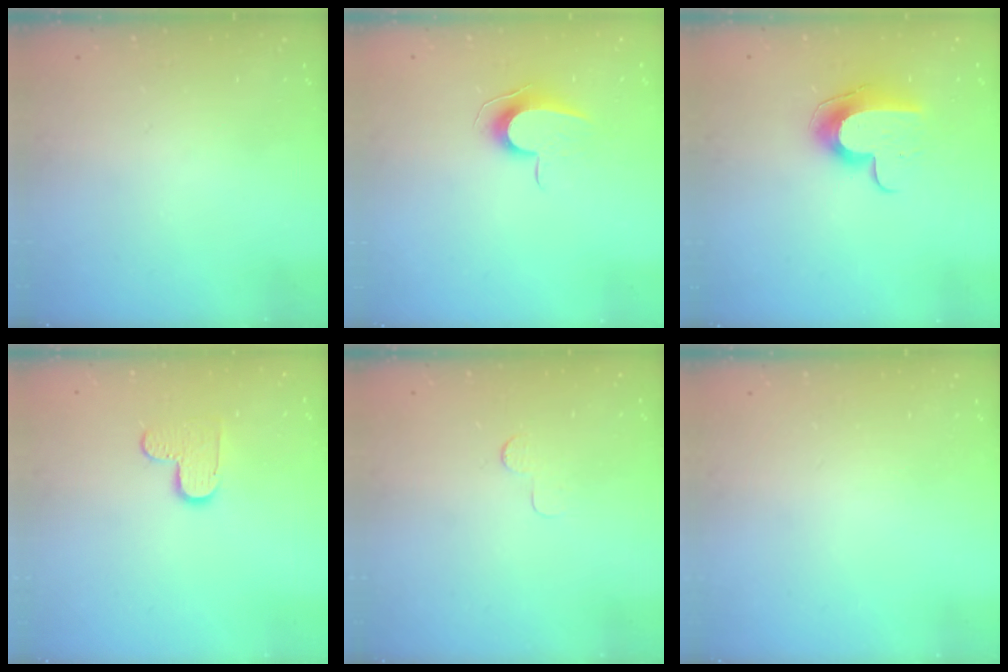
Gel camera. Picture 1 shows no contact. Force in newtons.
{"total": 8.9, "press": 8.8, "slide": 0.5}
{"total": 11.5, "press": 11.4, "slide": 0.9}
{"total": 6.8, "press": 6.8, "slide": 0.2}
{"total": 3.0, "press": 2.9, "slide": 0.3}
{"total": 0.0}